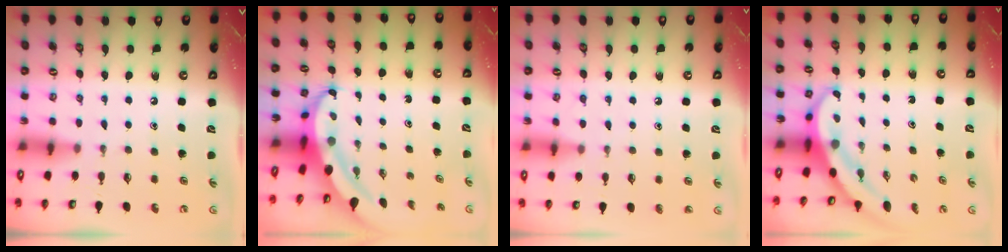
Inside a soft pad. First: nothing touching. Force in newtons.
{"total": 4.7, "press": 4.6, "slide": 0.7}
{"total": 4.4, "press": 4.3, "slide": 0.4}
{"total": 3.8, "press": 3.7, "slide": 0.3}